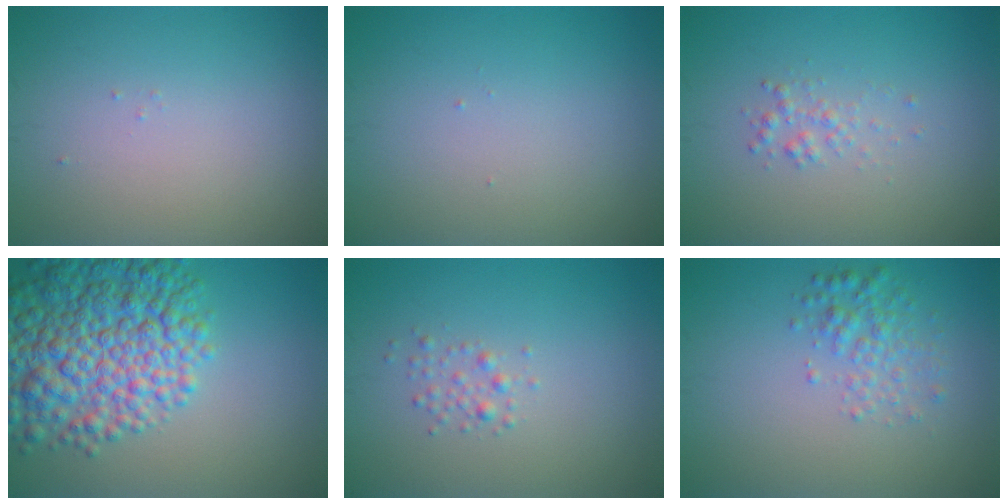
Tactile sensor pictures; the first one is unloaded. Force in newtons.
{"total": 0.0}
{"total": 1.1, "press": 1.1, "slide": 0.1}
{"total": 9.9, "press": 9.9, "slide": 0.4}
{"total": 1.2, "press": 1.2, "slide": 0.0}
{"total": 2.4, "press": 2.4, "slide": 0.1}